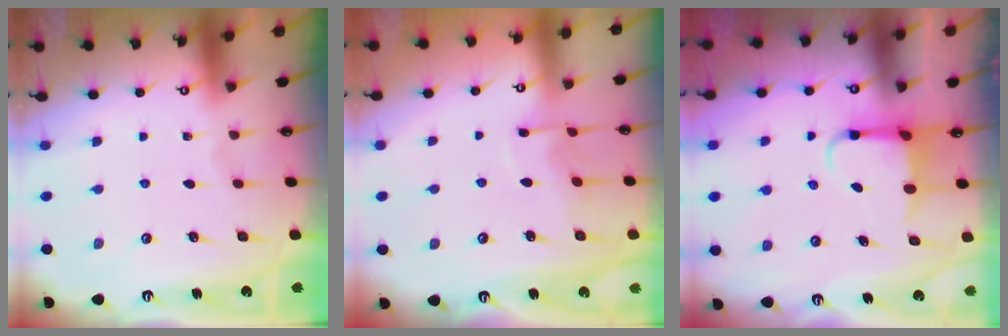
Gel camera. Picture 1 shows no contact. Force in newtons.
{"total": 5.6, "press": 5.5, "slide": 0.7}
{"total": 3.8, "press": 3.7, "slide": 0.7}